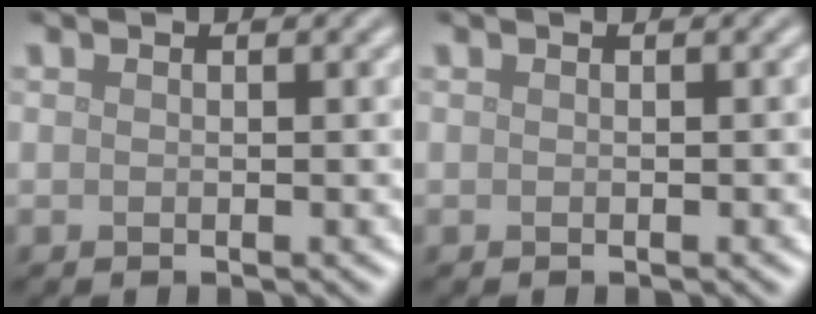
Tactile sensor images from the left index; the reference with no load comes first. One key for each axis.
{"total": 0.0}